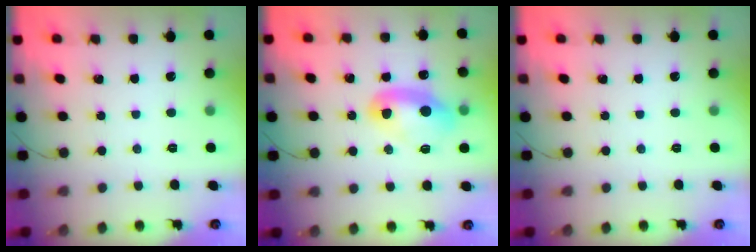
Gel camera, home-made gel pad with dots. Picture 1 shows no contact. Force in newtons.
{"total": 10.4, "press": 10.3, "slide": 1.0}
{"total": 0.0}